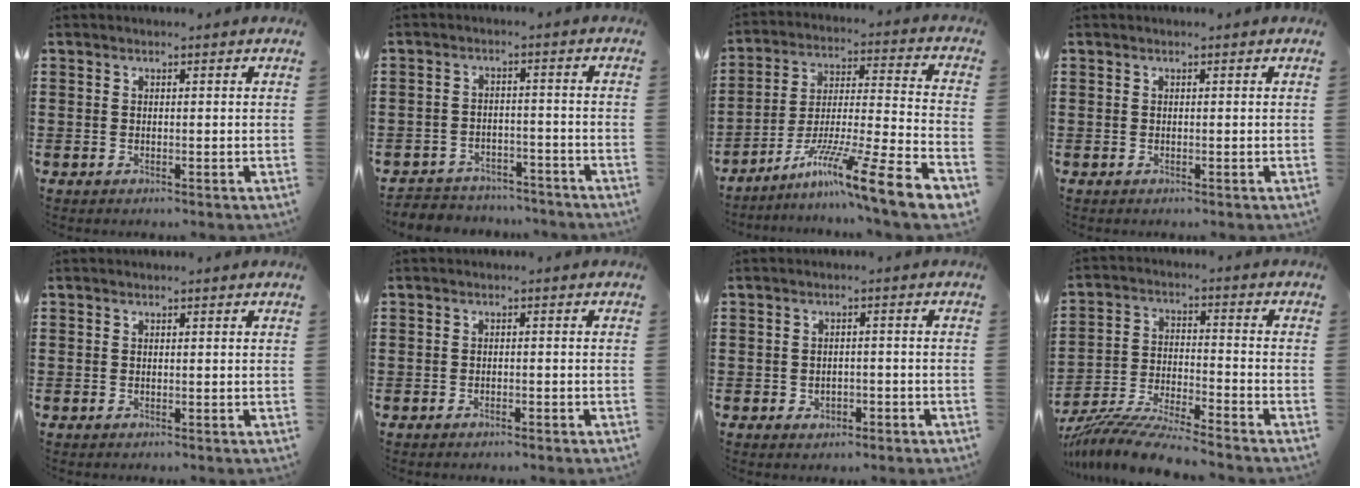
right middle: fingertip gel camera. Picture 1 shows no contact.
{"total": 3.6, "force": [-3.5, 0.8, -0.3], "torque": [-0.003, 0.002, -0.076]}
{"total": 12.9, "force": [-9.3, -0.1, 9.0], "torque": [-0.149, 0.006, -0.175]}
{"total": 0.0}
{"total": 0.0}
{"total": 0.8, "force": [-0.7, 0.1, 0.3], "torque": [-0.008, -0.001, -0.014]}
{"total": 1.5, "force": [-0.9, 1.0, 0.6], "torque": [-0.016, 0.002, -0.020]}
{"total": 8.5, "force": [-8.1, -0.1, 2.6], "torque": [-0.053, 0.001, -0.161]}